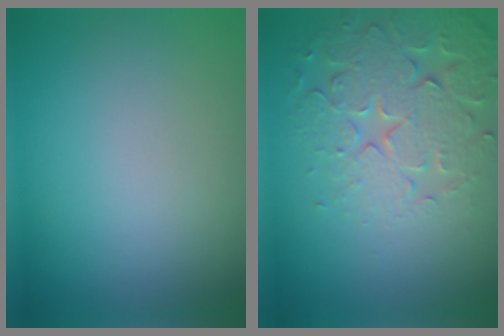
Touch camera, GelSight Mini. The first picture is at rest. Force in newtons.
{"total": 4.8, "press": 4.6, "slide": 1.5}